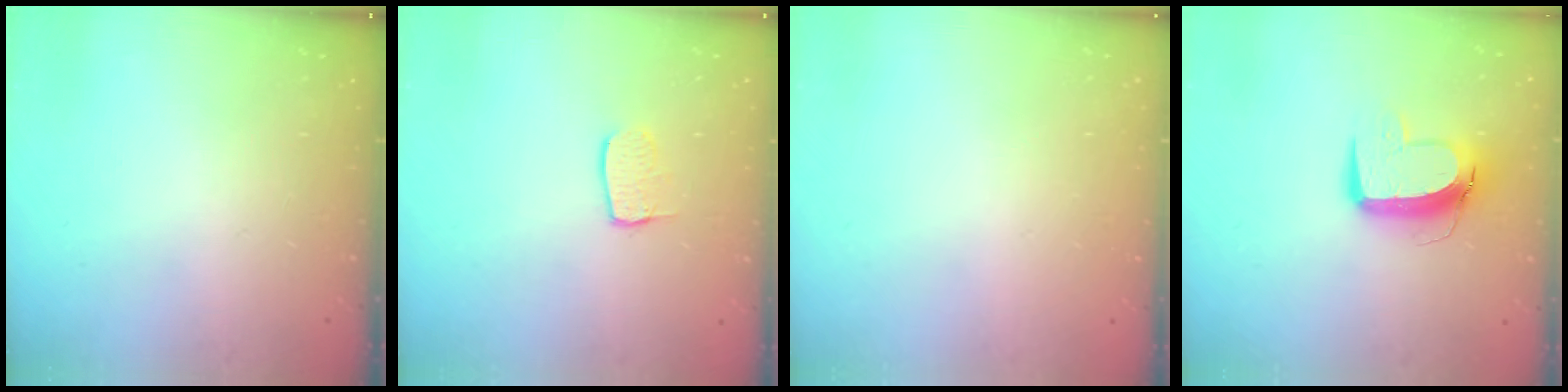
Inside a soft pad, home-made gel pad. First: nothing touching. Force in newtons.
{"total": 6.3, "press": 6.3, "slide": 0.2}
{"total": 0.0}
{"total": 11.7, "press": 11.6, "slide": 1.2}